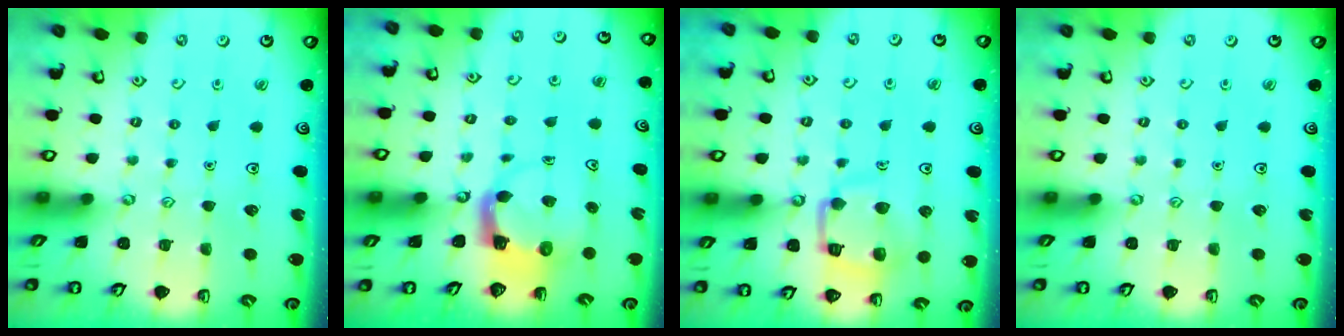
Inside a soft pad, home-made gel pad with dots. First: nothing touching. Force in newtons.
{"total": 3.9, "press": 3.9, "slide": 0.6}
{"total": 14.2, "press": 14.2, "slide": 1.5}
{"total": 0.0}